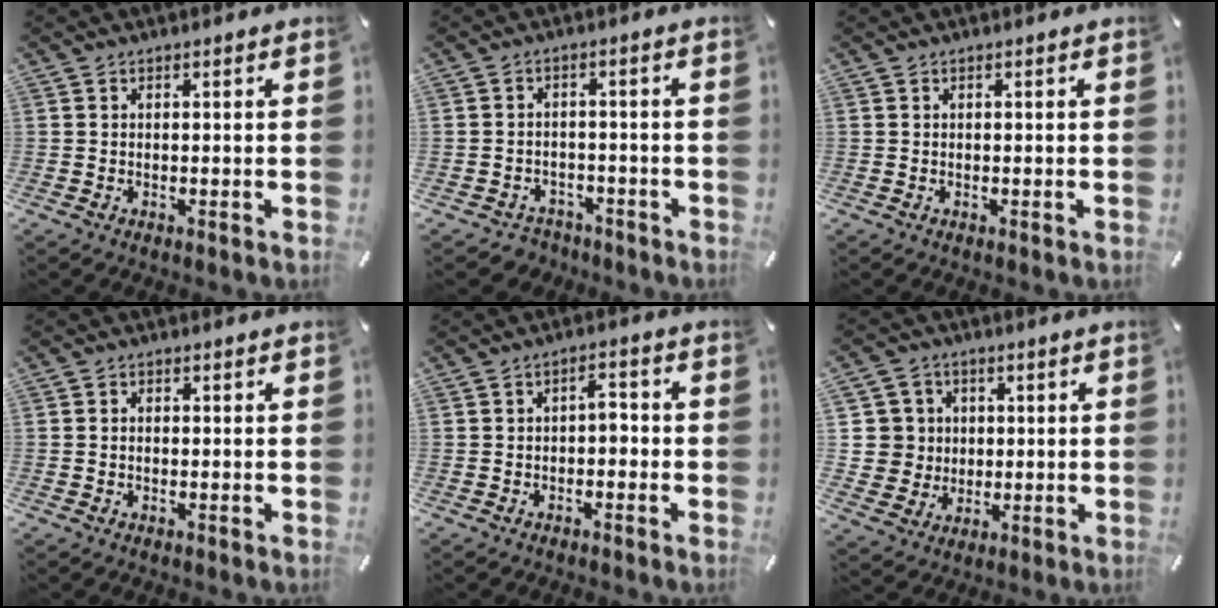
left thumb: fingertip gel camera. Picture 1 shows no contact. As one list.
[{"total": 3.2, "force": [-2.2, 2.2, 0.5], "torque": [-0.009, 0.010, -0.043]}, {"total": 0.0}, {"total": 1.0, "force": [-0.3, 0.7, 0.7], "torque": [-0.013, 0.003, -0.007]}, {"total": 3.2, "force": [-1.1, 2.0, 2.3], "torque": [-0.046, 0.014, -0.024]}, {"total": 8.7, "force": [1.7, 8.5, 0.6], "torque": [-0.019, -0.008, 0.036]}]